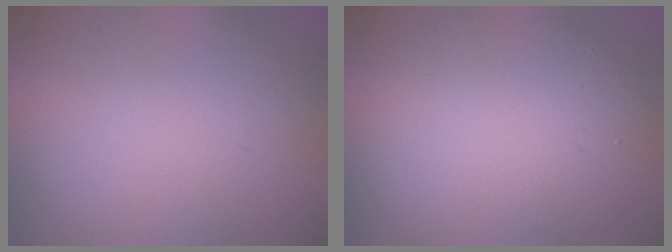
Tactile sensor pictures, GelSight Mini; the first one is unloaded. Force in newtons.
{"total": 8.8, "press": 8.8, "slide": 0.5}